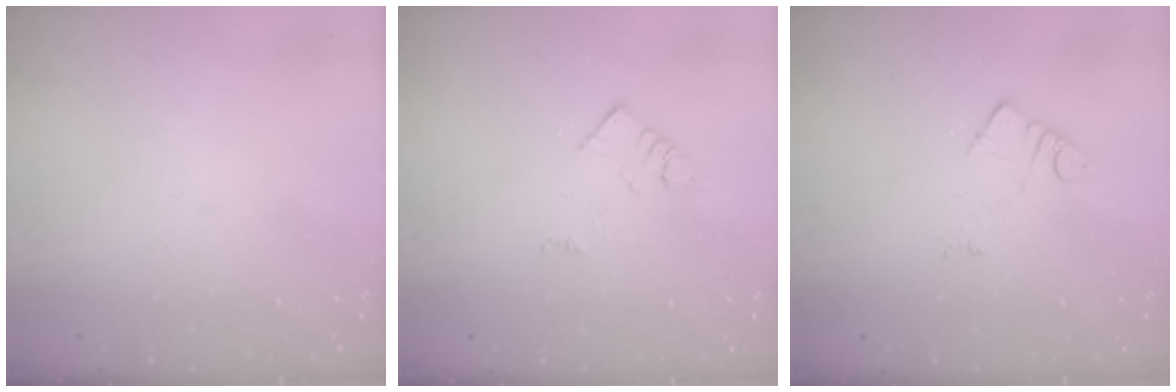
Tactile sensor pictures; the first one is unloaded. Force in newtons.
{"total": 2.7, "press": 2.6, "slide": 0.4}
{"total": 3.8, "press": 3.8, "slide": 0.5}